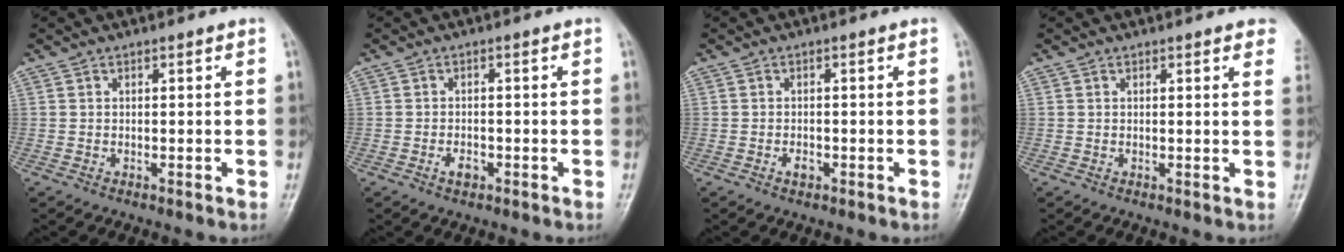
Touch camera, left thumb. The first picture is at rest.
{"total": 2.0, "force": [-0.9, 1.1, 1.3], "torque": [-0.022, 0.005, -0.015]}
{"total": 1.4, "force": [-0.5, 0.8, 1.0], "torque": [-0.014, 0.003, -0.008]}
{"total": 5.2, "force": [4.2, 1.1, 2.9], "torque": [-0.021, -0.006, 0.032]}